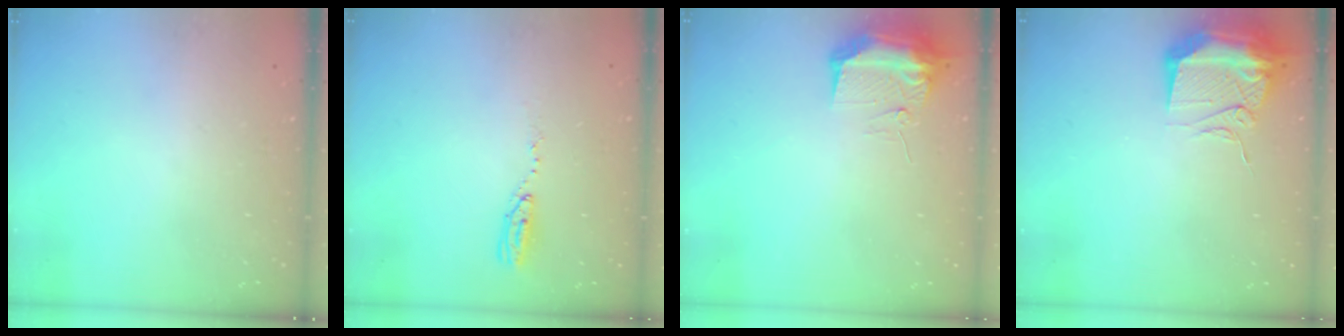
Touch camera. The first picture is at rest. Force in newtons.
{"total": 4.3, "press": 4.3, "slide": 0.4}
{"total": 10.1, "press": 10.1, "slide": 0.3}
{"total": 12.6, "press": 12.5, "slide": 1.2}